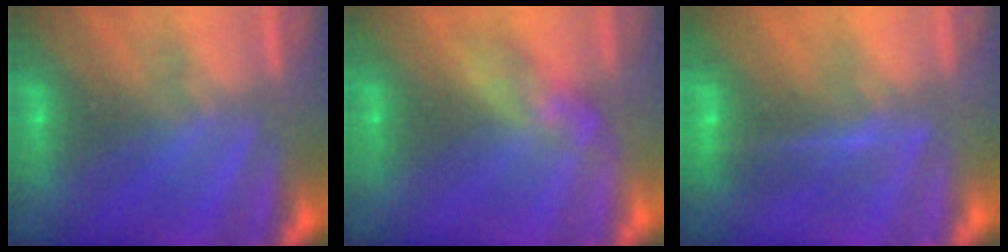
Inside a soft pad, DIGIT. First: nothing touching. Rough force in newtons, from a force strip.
{"total": 2.7}
{"total": 1.7}